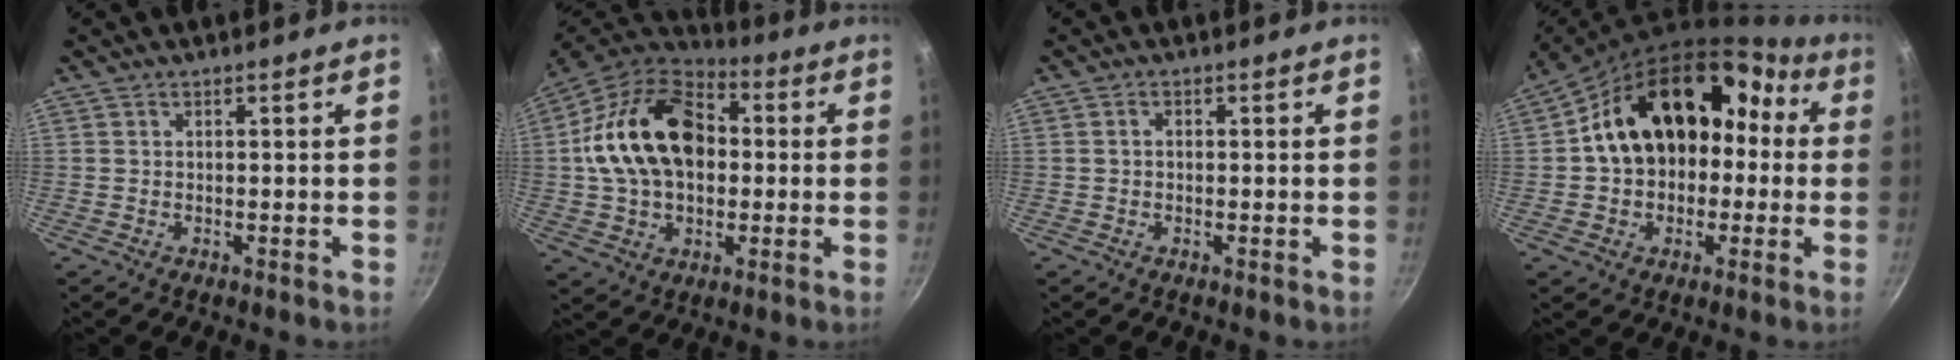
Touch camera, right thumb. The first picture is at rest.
{"total": 21.8, "force": [1.8, 15.0, 15.6], "torque": [-0.255, 0.035, 0.020]}
{"total": 1.1, "force": [0.0, 0.8, 0.7], "torque": [-0.011, 0.005, -0.001]}
{"total": 22.1, "force": [2.2, 16.4, 14.7], "torque": [-0.210, 0.072, 0.035]}